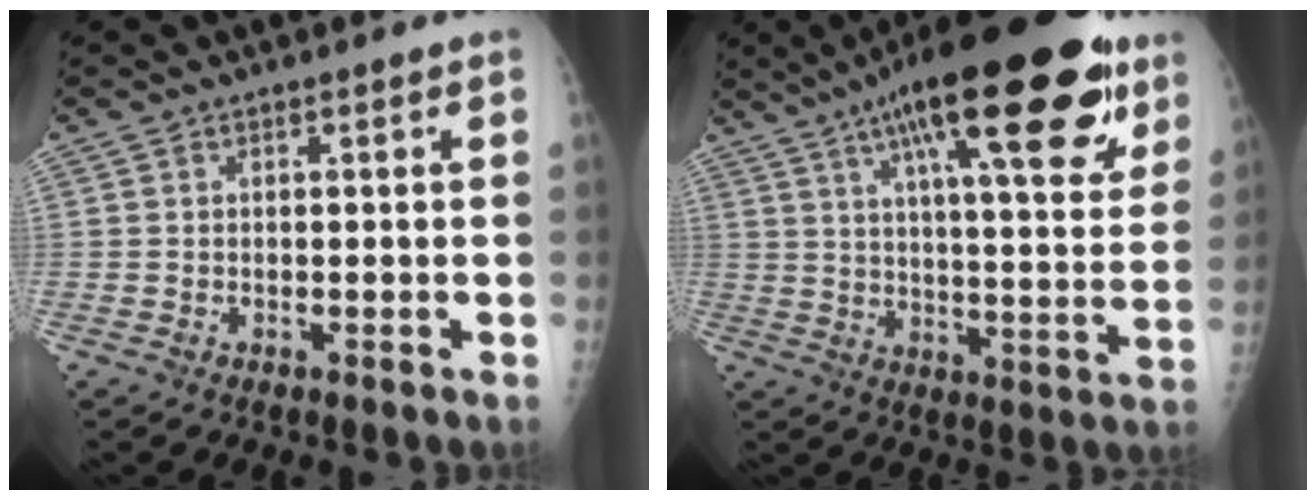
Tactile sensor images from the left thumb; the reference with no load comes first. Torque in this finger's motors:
{"motor_torque": [1.06, 0.38, 1.60, -1.17, 0.48]}